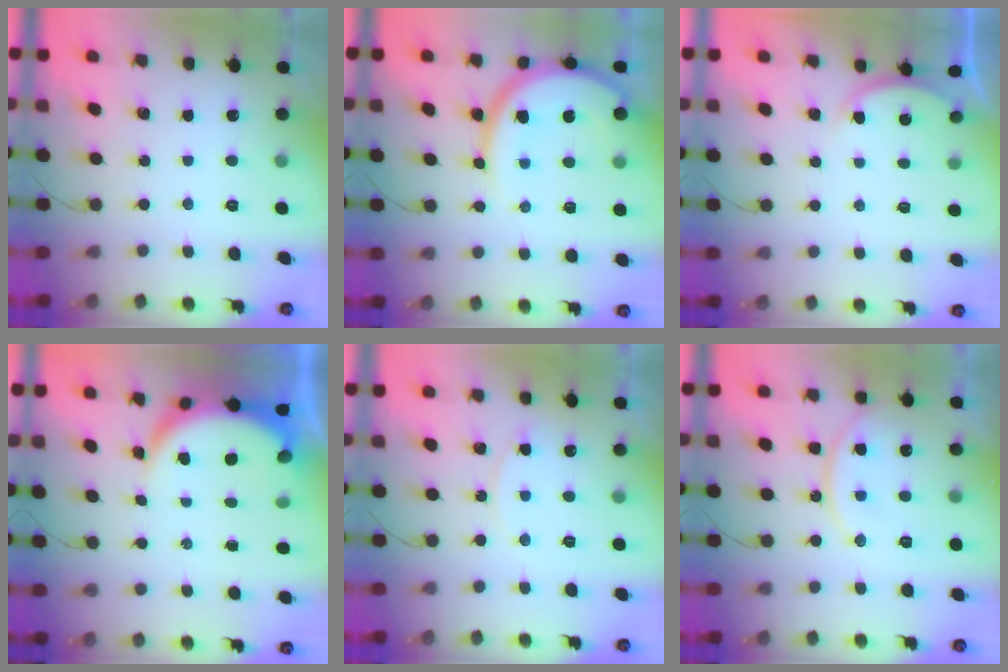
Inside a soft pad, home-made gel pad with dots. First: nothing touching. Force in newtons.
{"total": 13.8, "press": 13.8, "slide": 1.2}
{"total": 3.3, "press": 3.3, "slide": 0.4}
{"total": 7.5, "press": 7.5, "slide": 0.7}
{"total": 5.6, "press": 5.6, "slide": 0.5}
{"total": 15.6, "press": 15.2, "slide": 3.6}